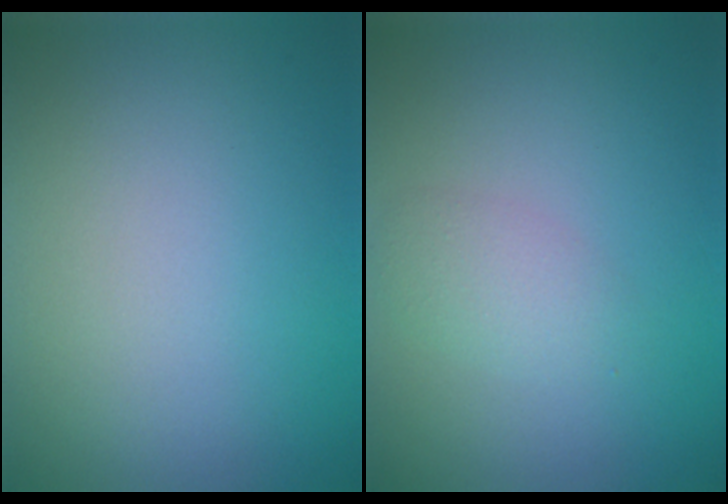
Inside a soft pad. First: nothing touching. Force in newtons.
{"total": 1.8, "press": 1.8, "slide": 0.1}